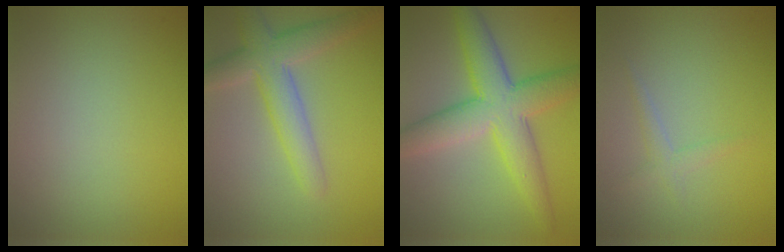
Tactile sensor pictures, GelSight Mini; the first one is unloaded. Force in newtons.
{"total": 4.9, "press": 4.9, "slide": 0.3}
{"total": 7.7, "press": 7.7, "slide": 0.3}
{"total": 1.3, "press": 1.3, "slide": 0.1}